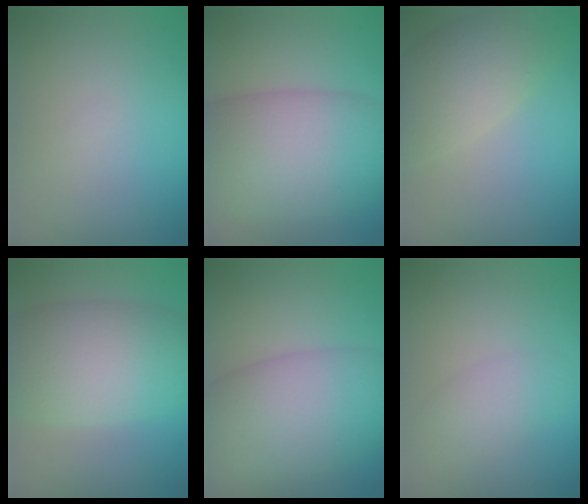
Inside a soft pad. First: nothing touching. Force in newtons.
{"total": 10.0, "press": 10.0, "slide": 0.5}
{"total": 5.4, "press": 5.4, "slide": 0.4}
{"total": 8.1, "press": 8.1, "slide": 0.3}
{"total": 8.6, "press": 8.6, "slide": 0.2}
{"total": 2.2, "press": 2.2, "slide": 0.1}